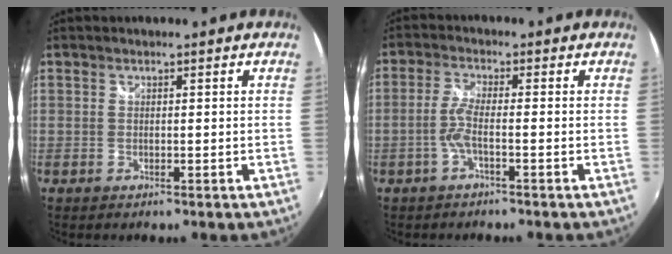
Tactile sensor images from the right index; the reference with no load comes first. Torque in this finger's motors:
{"motor_torque": [0.46, -0.25, 0.28, 0.11]}